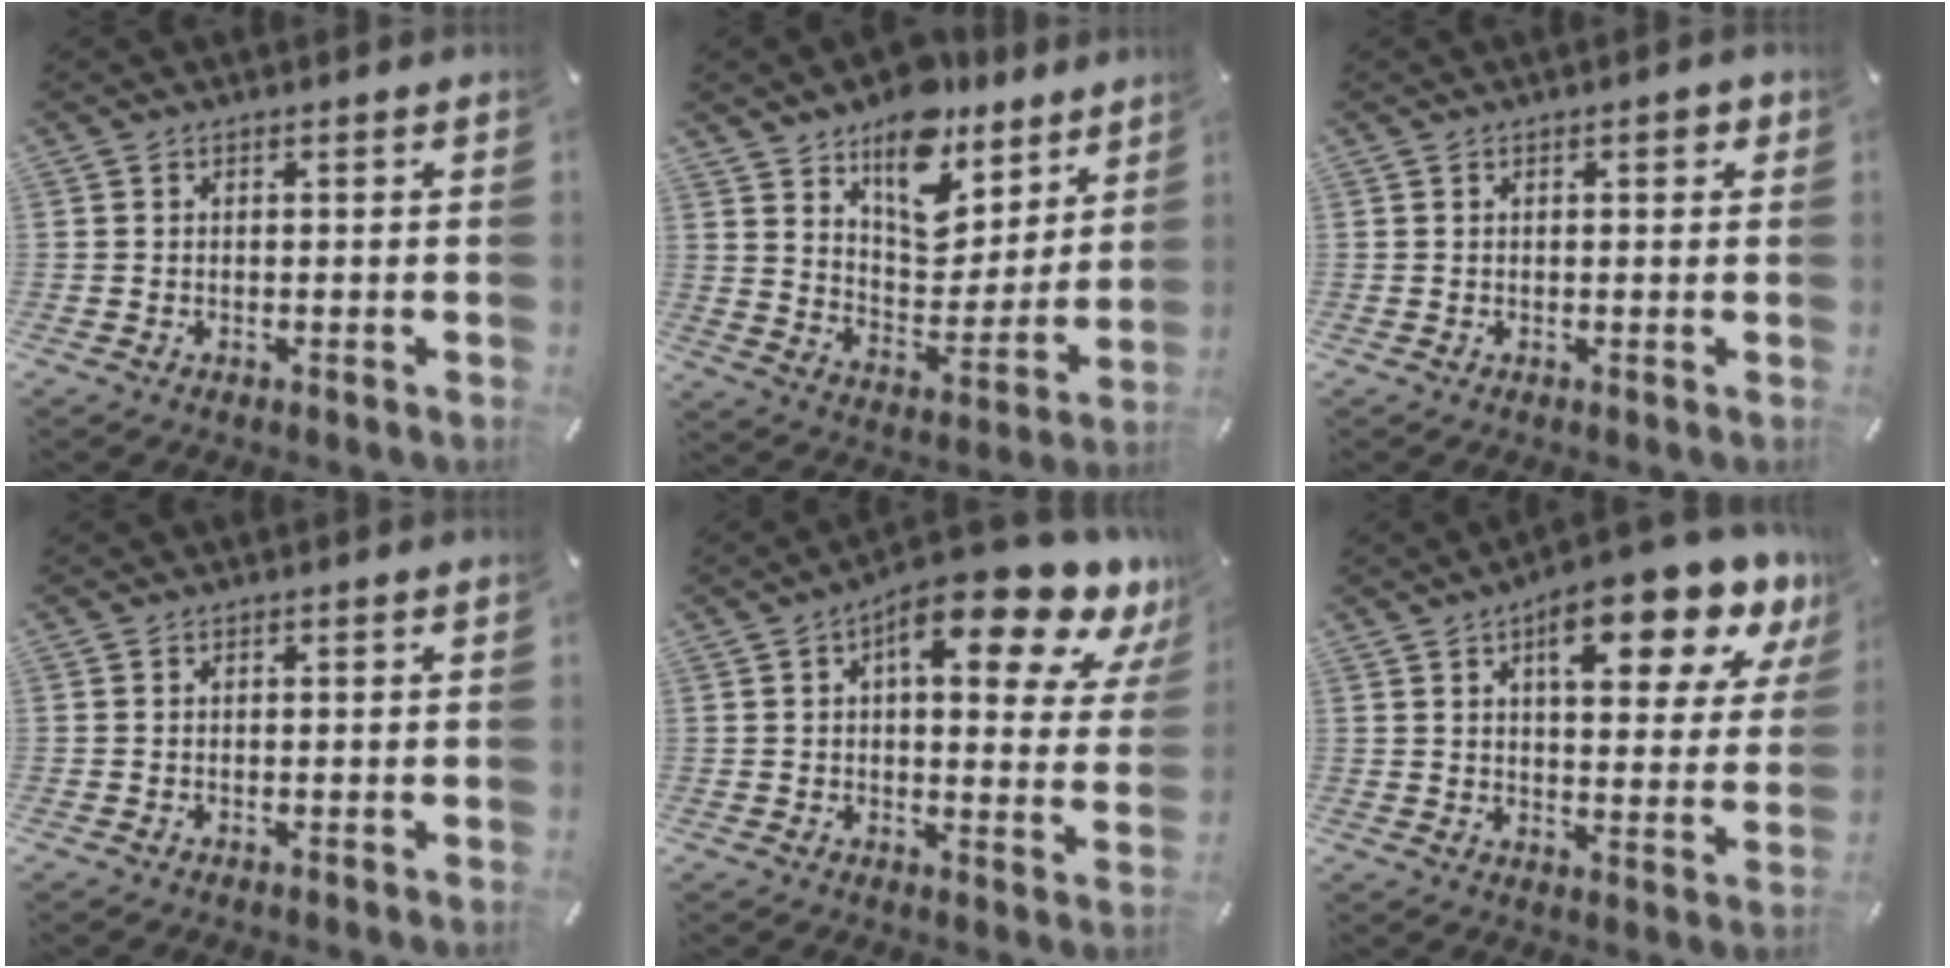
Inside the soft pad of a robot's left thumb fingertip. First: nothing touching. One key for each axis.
{"total": 14.9, "fx": 11.1, "fy": 8.4, "fz": 5.4, "tx": -0.078, "ty": -0.098, "tz": 0.198}
{"total": 1.6, "fx": 0.6, "fy": 0.7, "fz": 1.2, "tx": -0.009, "ty": 0.000, "tz": 0.005}
{"total": 0.0}
{"total": 16.8, "fx": 10.0, "fy": 5.7, "fz": 12.3, "tx": -0.169, "ty": -0.065, "tz": 0.156}
{"total": 15.8, "fx": 9.8, "fy": 5.9, "fz": 11.0, "tx": -0.146, "ty": -0.055, "tz": 0.156}